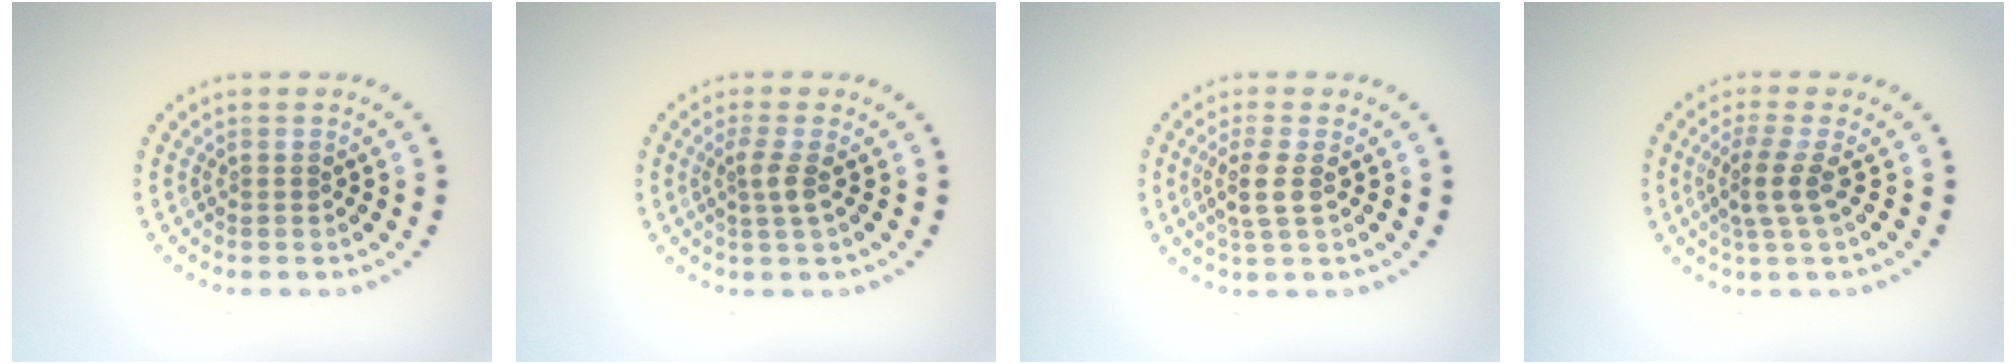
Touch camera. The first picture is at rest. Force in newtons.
{"total": 1.7, "press": 1.3, "slide": 1.1}
{"total": 2.4, "press": 2.0, "slide": 1.2}
{"total": 2.7, "press": 1.9, "slide": 1.9}